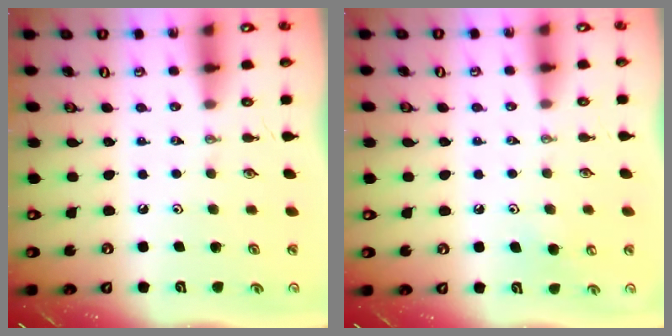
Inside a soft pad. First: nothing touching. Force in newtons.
{"total": 6.0, "press": 5.9, "slide": 0.8}